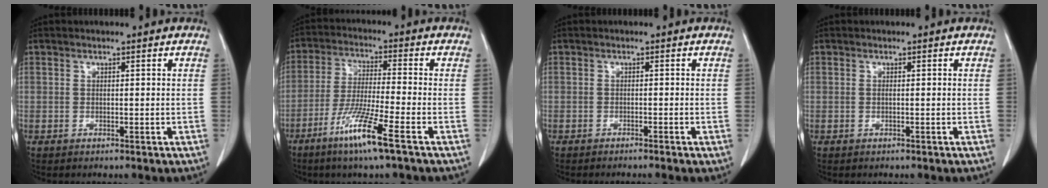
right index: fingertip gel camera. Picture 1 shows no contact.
{"total": 9.8, "force": [-5.6, -0.5, 8.0], "torque": [-0.161, -0.026, -0.110]}
{"total": 1.8, "force": [-1.4, -0.2, 1.0], "torque": [-0.012, 0.002, -0.021]}
{"total": 0.0}